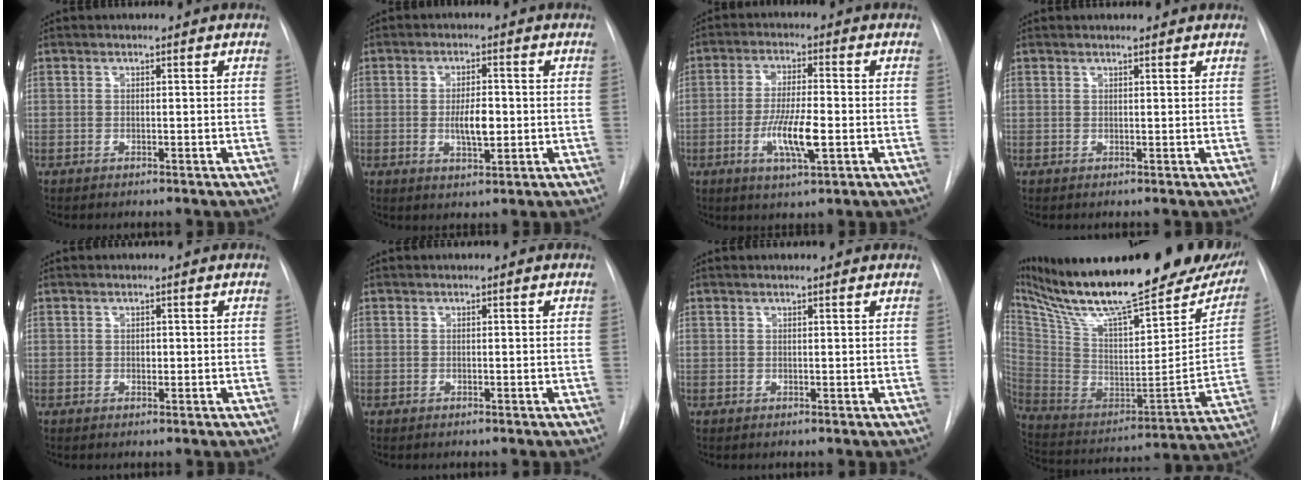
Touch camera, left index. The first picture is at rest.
{"total": 4.8, "force": [-0.9, 1.6, 4.5], "torque": [-0.077, -0.008, -0.012]}
{"total": 8.0, "force": [-2.6, 1.3, 7.5], "torque": [-0.143, -0.014, -0.046]}
{"total": 1.8, "force": [1.8, 0.3, 0.5], "torque": [-0.011, 0.010, 0.017]}
{"total": 0.6, "force": [-0.3, 0.4, 0.2], "torque": [-0.001, -0.005, -0.007]}
{"total": 0.0}
{"total": 1.2, "force": [1.2, 0.1, 0.3], "torque": [-0.009, 0.008, 0.012]}
{"total": 35.5, "force": [27.2, 8.5, 21.1], "torque": [-0.366, -0.037, 0.397]}